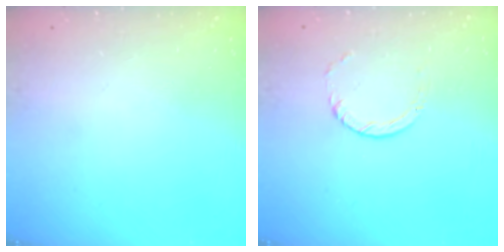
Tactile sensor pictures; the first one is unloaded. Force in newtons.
{"total": 1.0, "press": 1.0, "slide": 0.1}